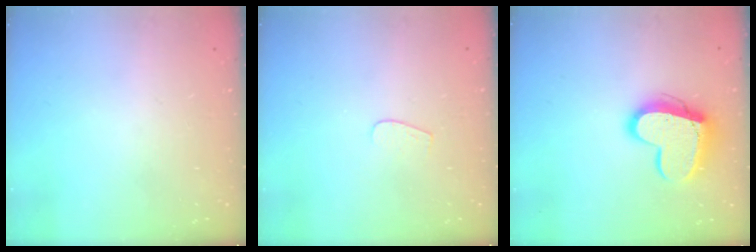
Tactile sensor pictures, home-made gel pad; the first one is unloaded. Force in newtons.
{"total": 3.4, "press": 3.4, "slide": 0.3}
{"total": 14.0, "press": 14.0, "slide": 0.6}